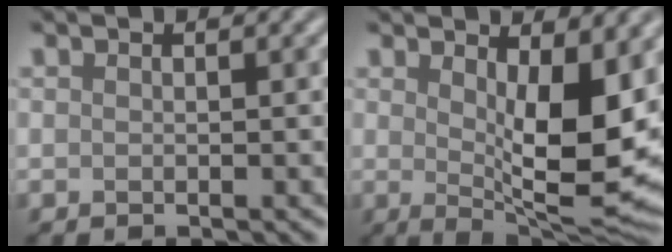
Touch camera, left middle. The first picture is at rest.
{"total": 8.8, "force": [1.4, 2.9, 8.2], "torque": [-0.129, -0.019, 0.029]}